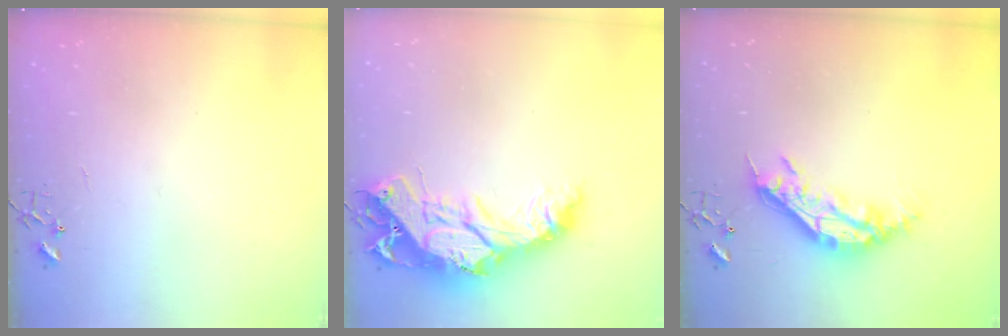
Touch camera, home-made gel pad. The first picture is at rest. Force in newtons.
{"total": 21.7, "press": 21.6, "slide": 2.0}
{"total": 16.8, "press": 16.8, "slide": 0.3}